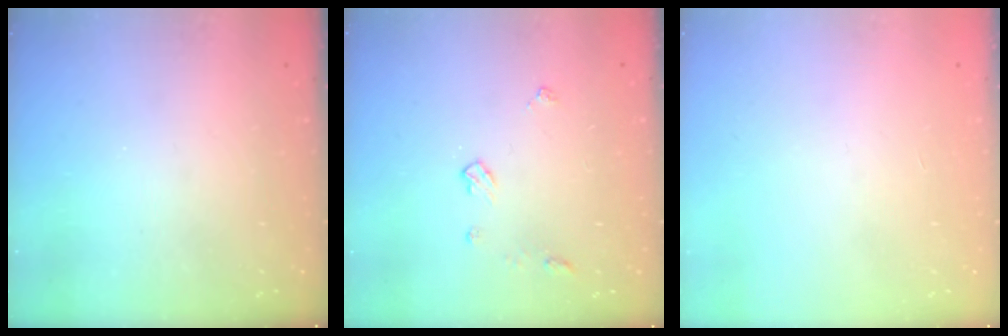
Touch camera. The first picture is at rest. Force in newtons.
{"total": 5.0, "press": 5.0, "slide": 0.8}
{"total": 0.0}